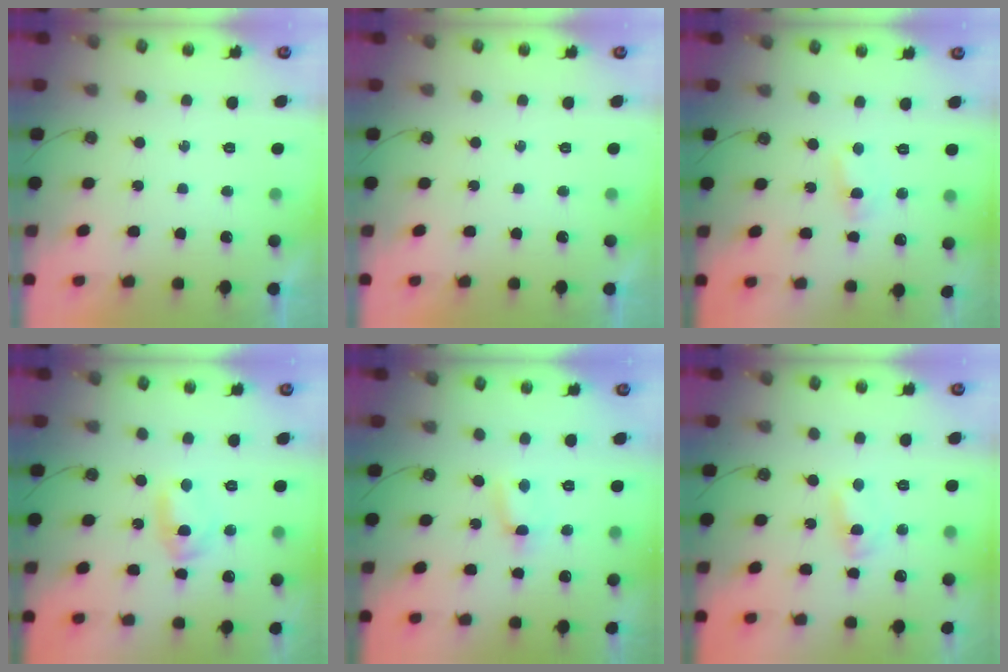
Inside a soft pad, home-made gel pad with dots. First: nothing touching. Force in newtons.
{"total": 0.0}
{"total": 2.5, "press": 2.5, "slide": 0.3}
{"total": 14.7, "press": 3.9, "slide": 14.2}
{"total": 1.2, "press": 1.1, "slide": 0.6}
{"total": 3.3, "press": 3.2, "slide": 0.3}